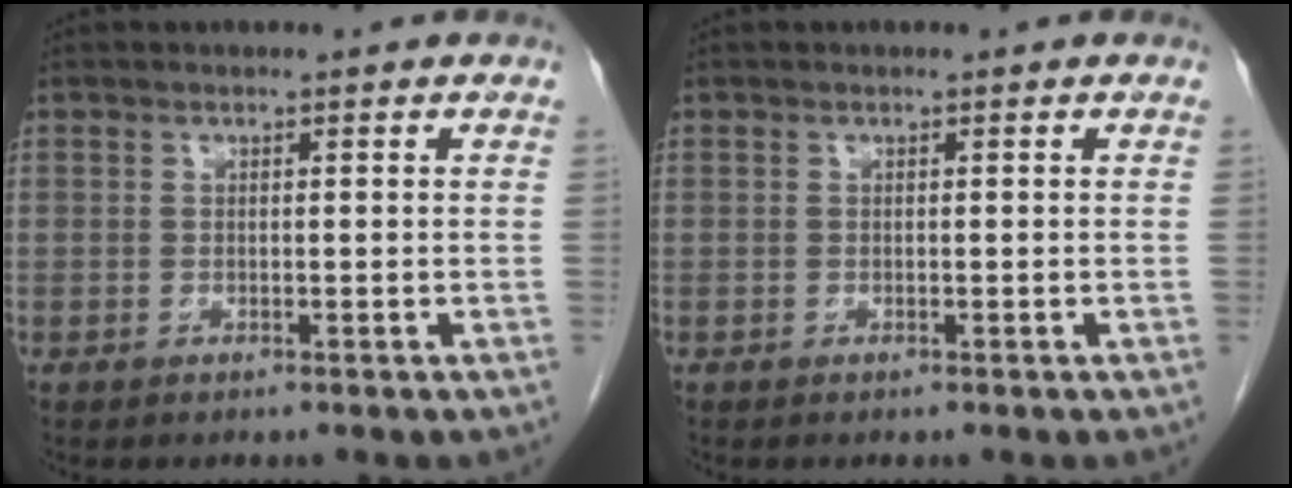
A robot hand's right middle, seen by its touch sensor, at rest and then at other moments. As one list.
[{"total": 0.0}]